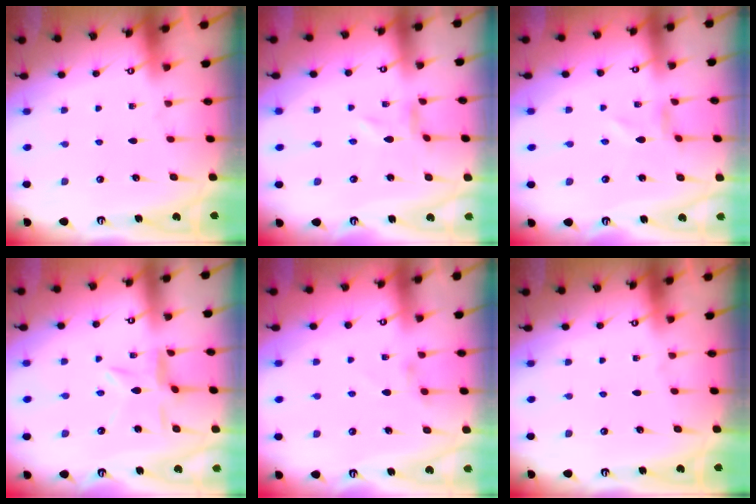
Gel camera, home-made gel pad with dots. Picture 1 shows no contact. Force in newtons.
{"total": 0.0}
{"total": 0.6, "press": 0.6, "slide": 0.2}
{"total": 6.1, "press": 6.1, "slide": 0.5}
{"total": 2.4, "press": 2.4, "slide": 0.4}
{"total": 0.0}